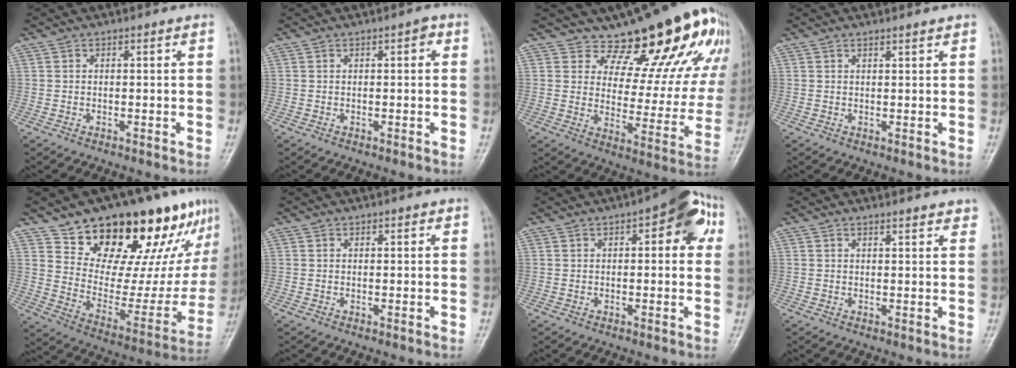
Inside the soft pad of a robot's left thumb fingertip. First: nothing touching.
{"total": 1.4, "force": [0.4, 0.6, 1.2], "torque": [-0.011, 0.004, 0.001]}
{"total": 19.6, "force": [16.0, 7.6, 8.4], "torque": [-0.045, -0.120, 0.198]}
{"total": 1.1, "force": [0.9, 0.1, 0.5], "torque": [-0.007, -0.006, 0.015]}
{"total": 27.2, "force": [18.7, 11.8, 15.8], "torque": [-0.175, -0.083, 0.284]}
{"total": 1.0, "force": [0.6, 0.5, 0.5], "torque": [0.001, -0.002, 0.005]}
{"total": 9.6, "force": [3.3, 3.9, 8.1], "torque": [-0.071, 0.010, 0.032]}
{"total": 2.8, "force": [2.5, 0.7, 1.1], "torque": [0.001, -0.010, 0.028]}